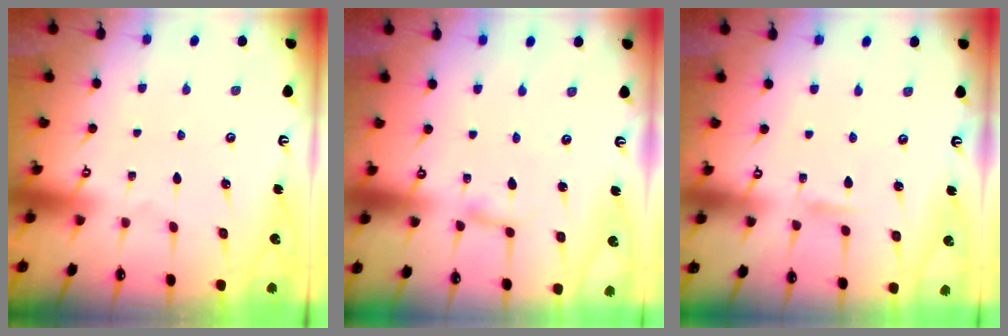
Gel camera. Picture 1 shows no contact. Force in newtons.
{"total": 2.7, "press": 2.7, "slide": 0.1}
{"total": 2.7, "press": 2.7, "slide": 0.3}